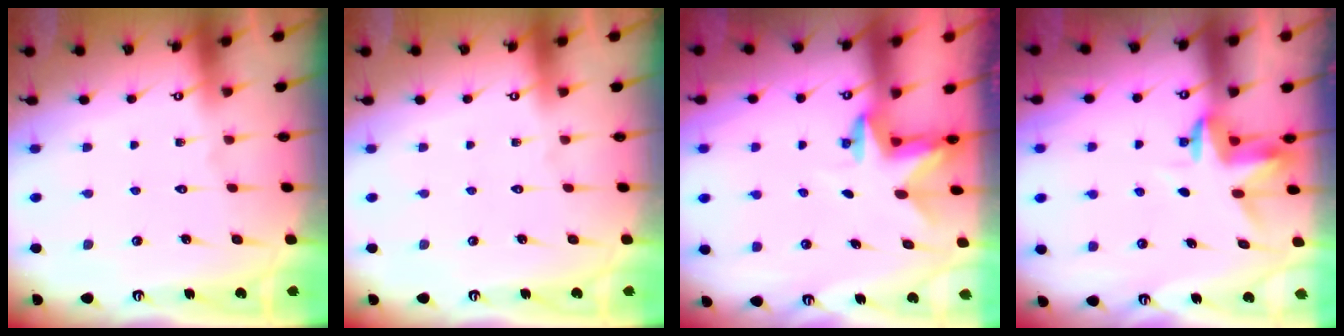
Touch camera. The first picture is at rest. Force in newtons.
{"total": 0.0}
{"total": 2.4, "press": 2.3, "slide": 0.4}
{"total": 3.5, "press": 3.5, "slide": 0.2}